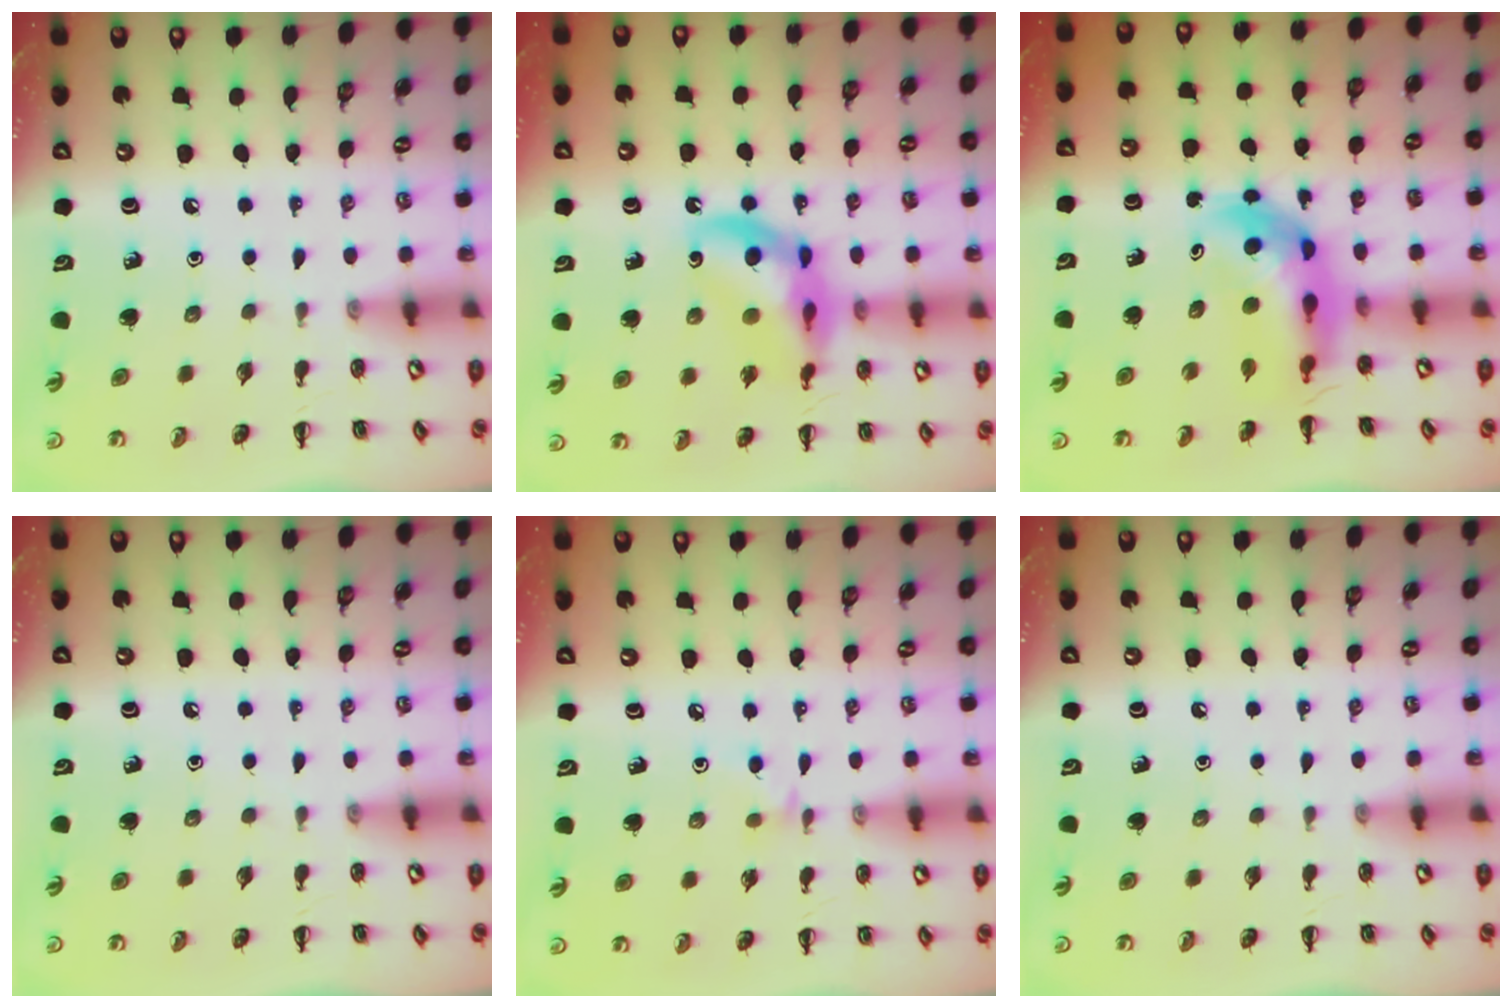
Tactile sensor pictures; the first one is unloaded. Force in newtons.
{"total": 13.8, "press": 13.3, "slide": 3.6}
{"total": 6.9, "press": 6.7, "slide": 1.5}
{"total": 0.0}
{"total": 4.2, "press": 4.0, "slide": 1.2}
{"total": 0.0}